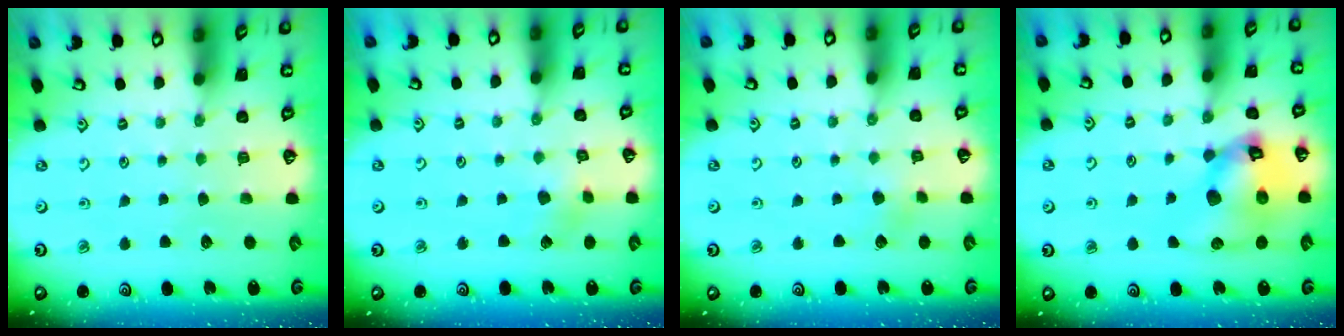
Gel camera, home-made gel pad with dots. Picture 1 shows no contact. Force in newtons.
{"total": 2.8, "press": 2.7, "slide": 0.8}
{"total": 3.0, "press": 3.0, "slide": 0.1}
{"total": 15.9, "press": 15.7, "slide": 2.3}